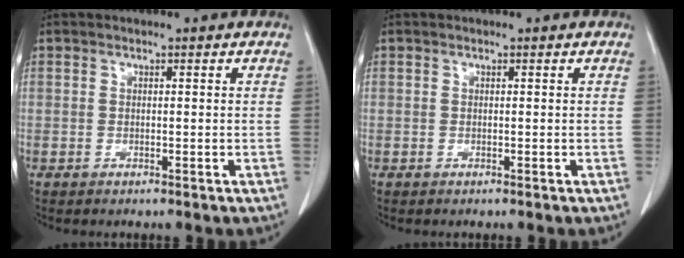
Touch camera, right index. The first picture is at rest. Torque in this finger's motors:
{"motor_torque": [0.00, 0.00, 0.00, 0.00]}